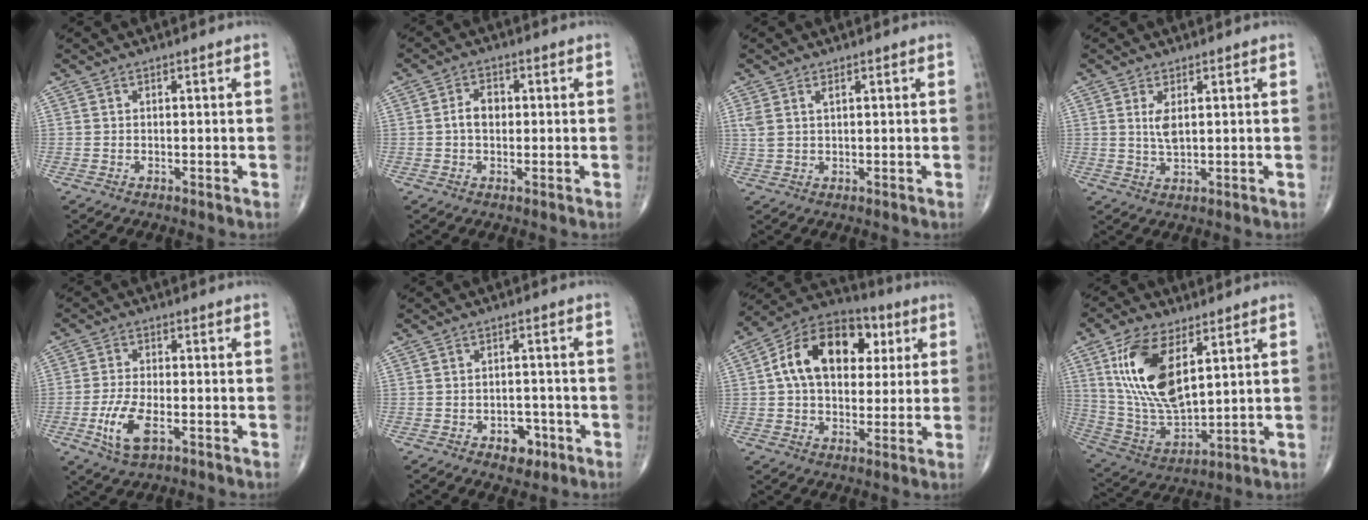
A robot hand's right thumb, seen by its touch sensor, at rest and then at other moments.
{"total": 3.6, "force": [-0.1, 2.5, 2.6], "torque": [-0.043, 0.012, -0.006]}
{"total": 2.7, "force": [1.2, 1.2, 2.1], "torque": [-0.056, 0.010, 0.031]}
{"total": 3.1, "force": [0.9, 1.1, 2.8], "torque": [-0.056, -0.009, 0.022]}
{"total": 7.6, "force": [-2.8, 3.4, 6.3], "torque": [-0.135, 0.005, -0.048]}
{"total": 4.6, "force": [-2.3, 3.1, 2.5], "torque": [-0.012, 0.018, -0.027]}
{"total": 18.2, "force": [4.3, 12.0, 13.1], "torque": [-0.184, 0.014, 0.061]}
{"total": 17.3, "force": [6.4, 8.1, 13.9], "torque": [-0.262, -0.025, 0.134]}